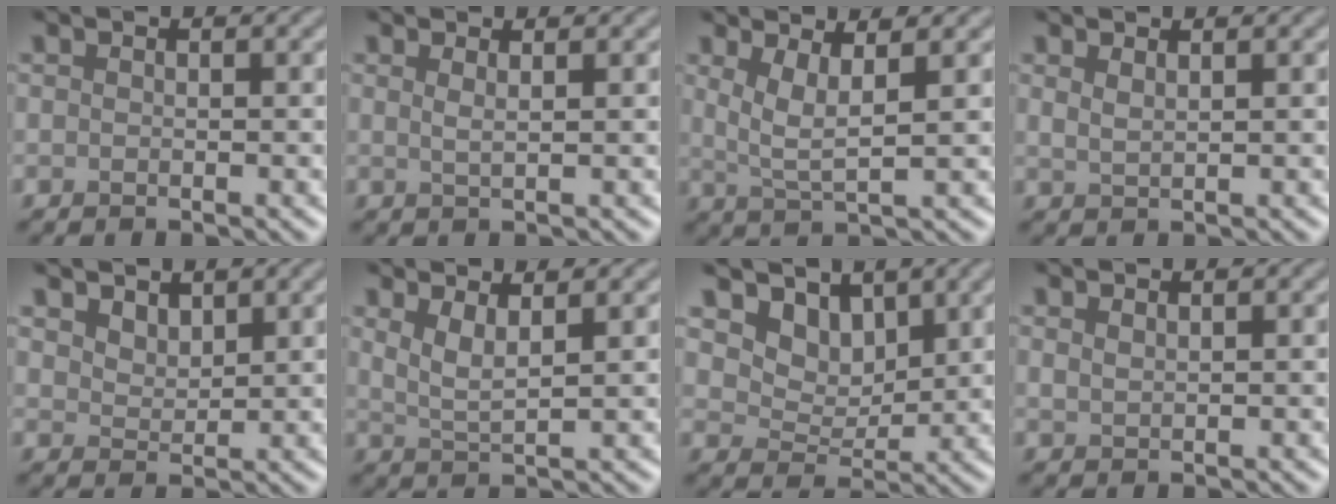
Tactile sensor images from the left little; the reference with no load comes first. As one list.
[{"total": 1.3, "force": [0.7, 0.4, 1.0], "torque": [-0.011, 0.000, 0.006]}, {"total": 3.2, "force": [1.3, 0.7, 2.8], "torque": [-0.054, -0.007, 0.029]}, {"total": 1.2, "force": [0.9, 0.4, 0.7], "torque": [-0.017, -0.001, 0.019]}, {"total": 2.0, "force": [1.6, 1.0, 0.7], "torque": [-0.019, -0.002, 0.030]}, {"total": 2.6, "force": [1.5, 0.7, 2.0], "torque": [-0.037, -0.005, 0.029]}, {"total": 5.1, "force": [3.3, 3.2, 2.1], "torque": [-0.057, -0.027, 0.069]}, {"total": 0.8, "force": [0.6, 0.3, 0.4], "torque": [-0.015, 0.001, 0.015]}]